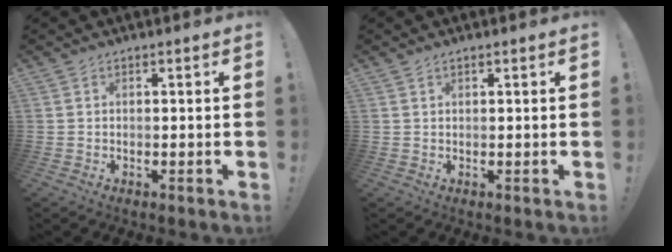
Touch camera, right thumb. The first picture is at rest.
{"total": 0.6, "force": [0.5, 0.3, 0.3], "torque": [-0.004, 0.000, 0.009]}